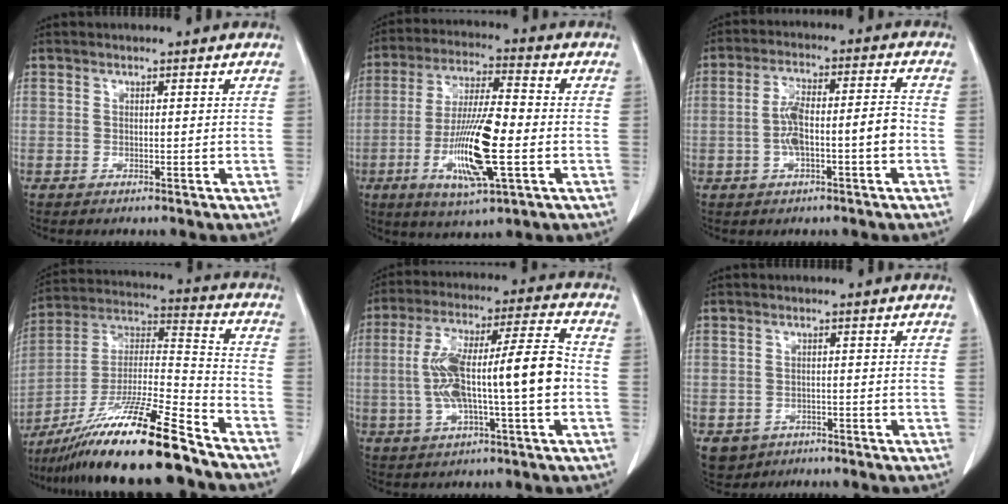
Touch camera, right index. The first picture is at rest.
{"total": 14.2, "force": [-3.5, 2.2, 13.6], "torque": [-0.263, -0.012, -0.063]}
{"total": 8.7, "force": [-1.7, 1.9, 8.4], "torque": [-0.157, 0.026, -0.030]}
{"total": 20.2, "force": [-15.2, 0.2, 13.3], "torque": [-0.258, -0.024, -0.278]}
{"total": 15.4, "force": [-1.4, 2.0, 15.2], "torque": [-0.278, 0.027, -0.023]}
{"total": 4.0, "force": [-2.2, 3.3, 0.7], "torque": [-0.010, 0.003, -0.030]}